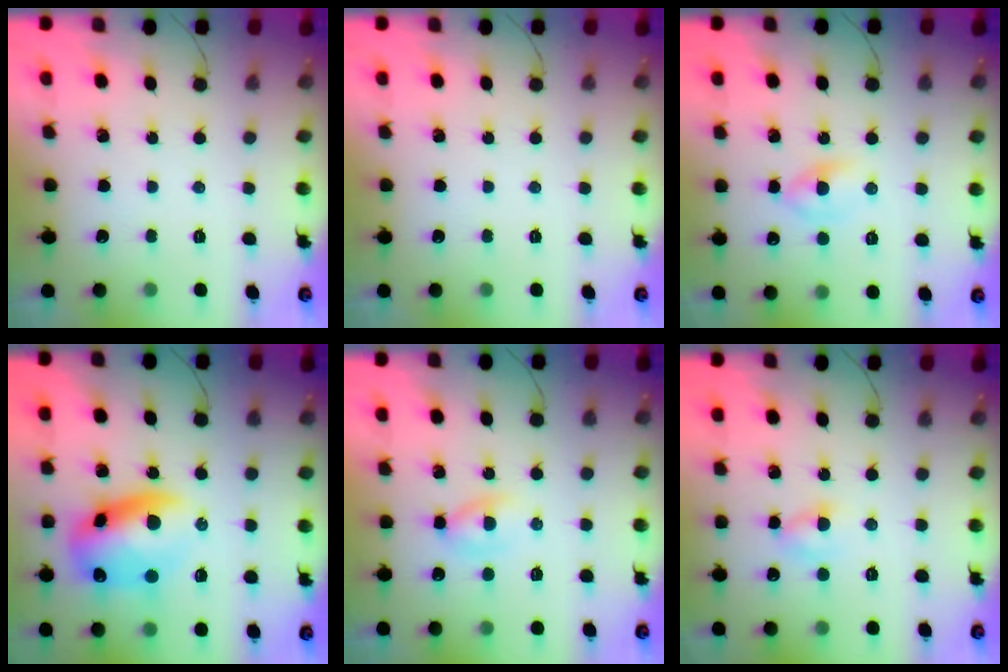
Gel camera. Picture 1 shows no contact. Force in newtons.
{"total": 0.0}
{"total": 2.6, "press": 2.3, "slide": 1.1}
{"total": 13.6, "press": 13.4, "slide": 2.8}
{"total": 2.6, "press": 2.4, "slide": 1.0}
{"total": 2.9, "press": 2.6, "slide": 1.2}